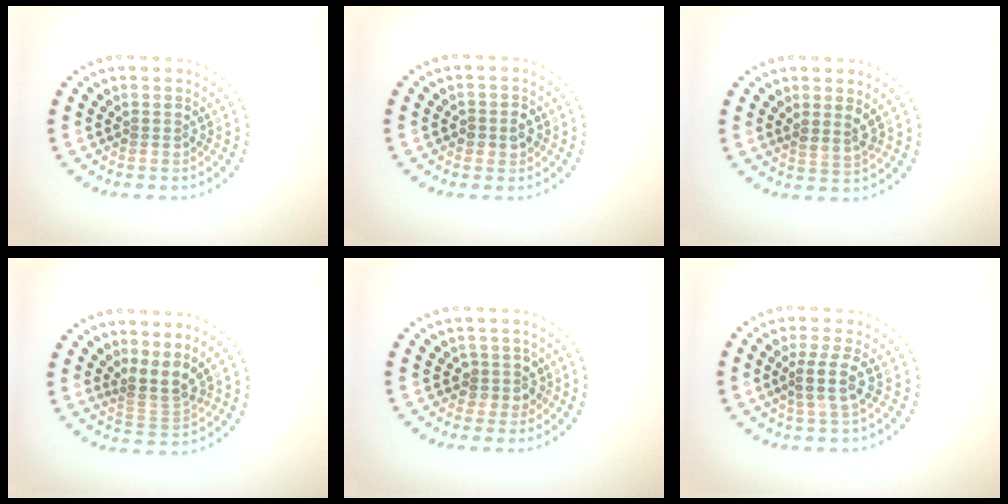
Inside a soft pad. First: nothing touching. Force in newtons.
{"total": 1.7, "press": 1.7, "slide": 0.4}
{"total": 1.7, "press": 1.3, "slide": 1.0}
{"total": 2.8, "press": 1.9, "slide": 2.0}
{"total": 2.1, "press": 1.7, "slide": 1.3}
{"total": 2.6, "press": 2.1, "slide": 1.5}